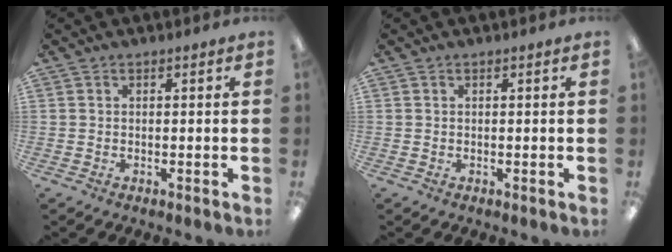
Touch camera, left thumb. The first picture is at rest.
{"total": 0.0}